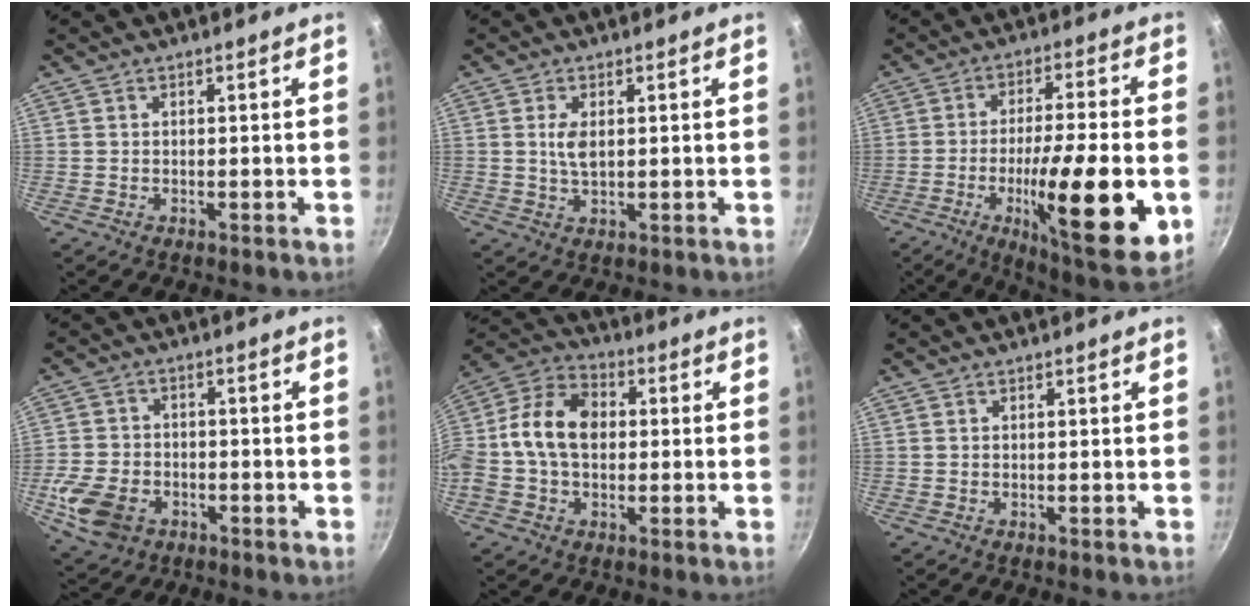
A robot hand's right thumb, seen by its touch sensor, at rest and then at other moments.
{"total": 3.5, "force": [0.7, 1.8, 2.9], "torque": [-0.056, -0.004, 0.015]}
{"total": 22.0, "force": [-5.5, 4.9, 20.7], "torque": [-0.299, 0.008, -0.085]}
{"total": 10.5, "force": [-3.9, 7.5, 6.2], "torque": [-0.124, 0.018, -0.070]}
{"total": 14.4, "force": [0.4, 10.3, 10.0], "torque": [-0.155, 0.033, -0.015]}
{"total": 0.0}